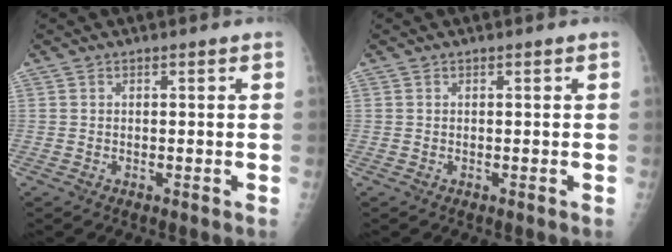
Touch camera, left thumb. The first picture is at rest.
{"total": 0.0}